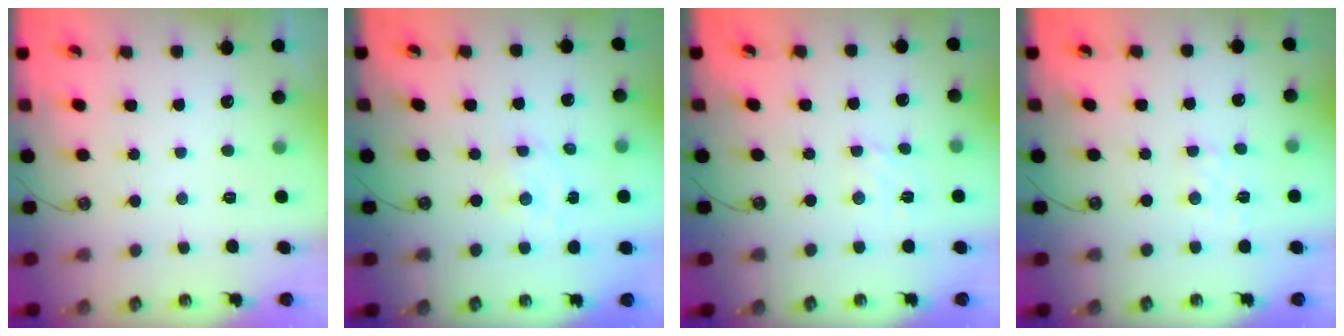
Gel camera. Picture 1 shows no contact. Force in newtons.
{"total": 1.8, "press": 1.7, "slide": 0.3}
{"total": 2.9, "press": 2.8, "slide": 0.7}
{"total": 4.3, "press": 4.2, "slide": 0.5}